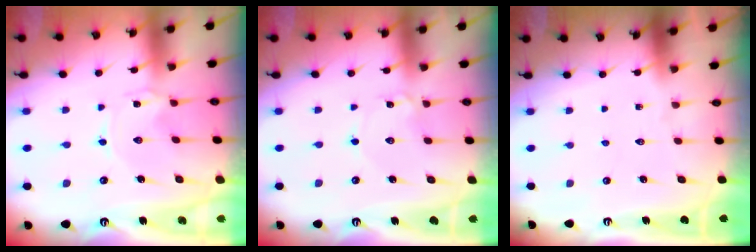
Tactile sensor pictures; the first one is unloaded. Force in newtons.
{"total": 0.8, "press": 0.8, "slide": 0.0}
{"total": 0.0}